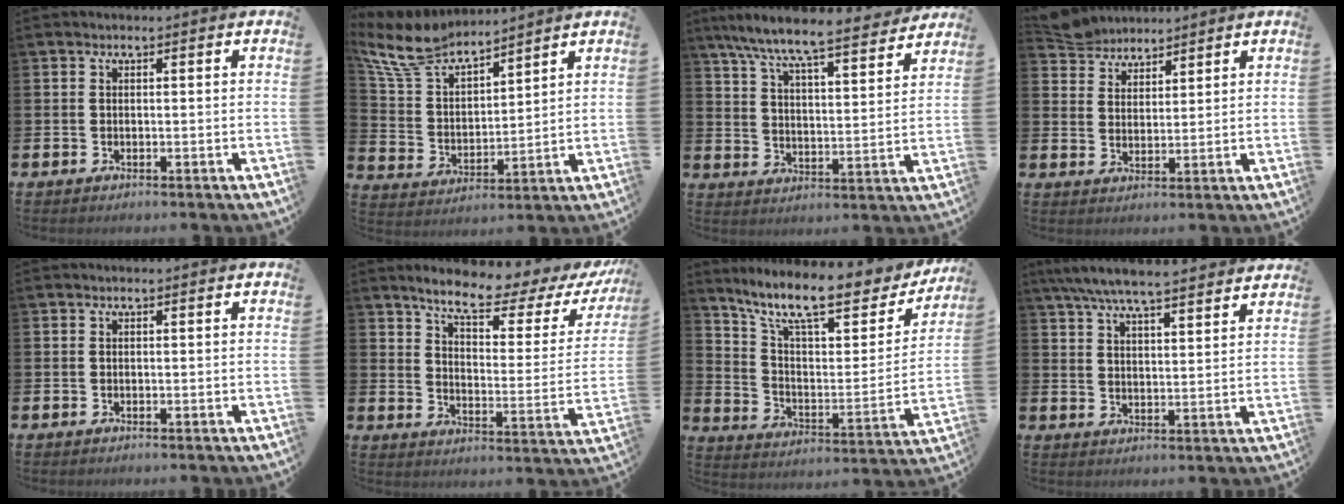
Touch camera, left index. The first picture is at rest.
{"total": 8.2, "force": [7.6, 2.3, 2.0], "torque": [-0.076, -0.043, 0.139]}
{"total": 8.6, "force": [7.9, 0.6, 3.3], "torque": [-0.088, -0.061, 0.132]}
{"total": 4.8, "force": [4.7, 1.1, -0.3], "torque": [-0.004, -0.023, 0.086]}
{"total": 0.0}
{"total": 8.1, "force": [6.9, 1.7, 4.0], "torque": [-0.096, -0.049, 0.110]}
{"total": 12.2, "force": [9.7, 3.7, 6.5], "torque": [-0.149, -0.063, 0.162]}
{"total": 7.1, "force": [6.7, 0.5, 2.3], "torque": [-0.069, -0.031, 0.122]}